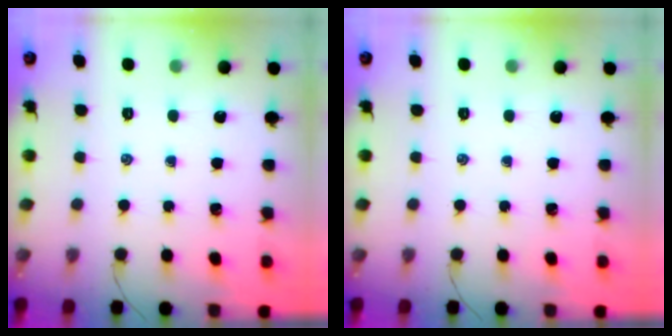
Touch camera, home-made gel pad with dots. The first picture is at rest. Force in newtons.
{"total": 0.0}